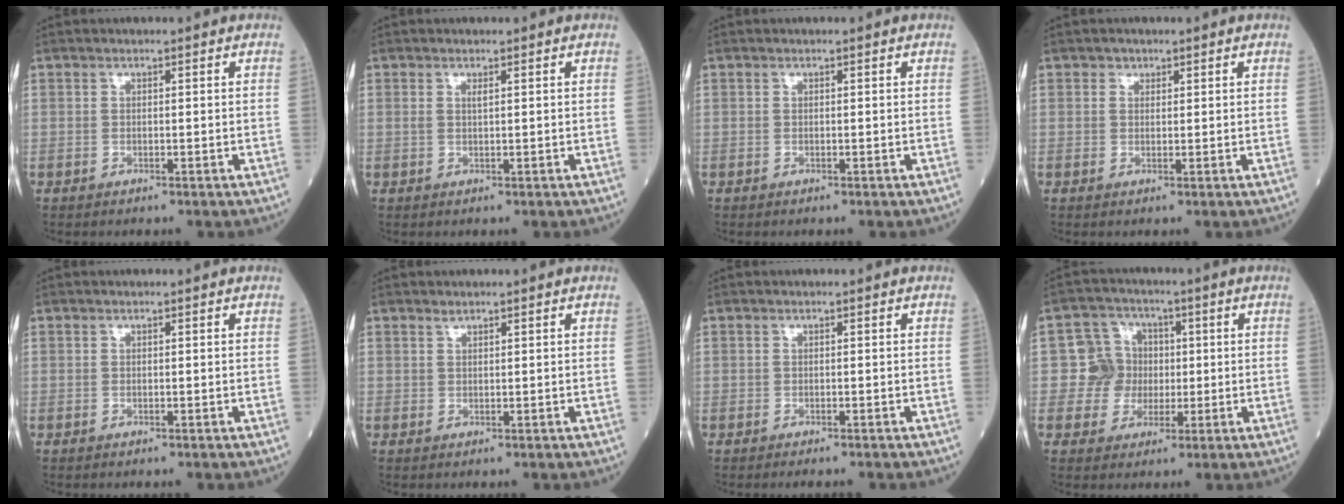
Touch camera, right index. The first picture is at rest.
{"total": 0.7, "force": [0.3, 0.1, 0.6], "torque": [-0.017, 0.000, 0.006]}
{"total": 0.0}
{"total": 0.7, "force": [0.6, 0.3, 0.1], "torque": [0.003, -0.004, 0.005]}
{"total": 0.0}
{"total": 0.7, "force": [0.6, -0.4, 0.1], "torque": [-0.005, -0.003, 0.010]}
{"total": 1.7, "force": [-1.6, 0.1, 0.7], "torque": [-0.008, -0.003, -0.021]}
{"total": 6.3, "force": [0.0, 6.3, 0.5], "torque": [0.002, 0.023, 0.000]}